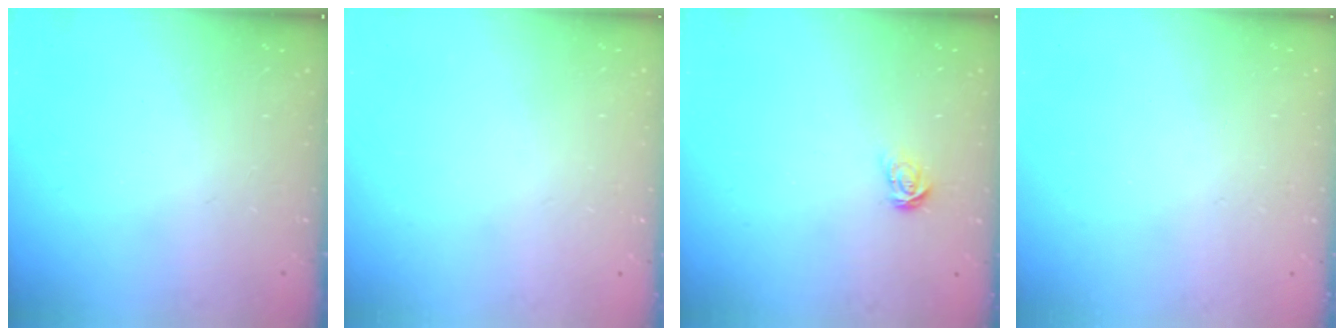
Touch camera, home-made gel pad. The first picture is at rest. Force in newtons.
{"total": 0.0}
{"total": 3.7, "press": 3.7, "slide": 0.3}
{"total": 0.0}